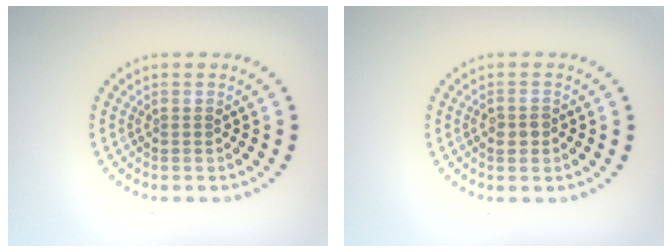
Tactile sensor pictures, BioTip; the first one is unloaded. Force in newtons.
{"total": 1.6, "press": 1.4, "slide": 0.7}